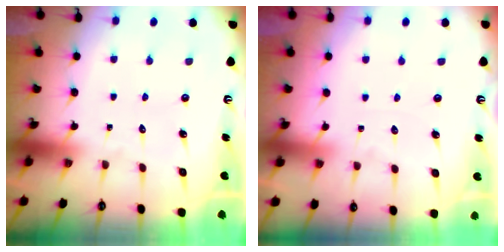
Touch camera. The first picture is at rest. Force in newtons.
{"total": 1.9, "press": 1.8, "slide": 0.4}